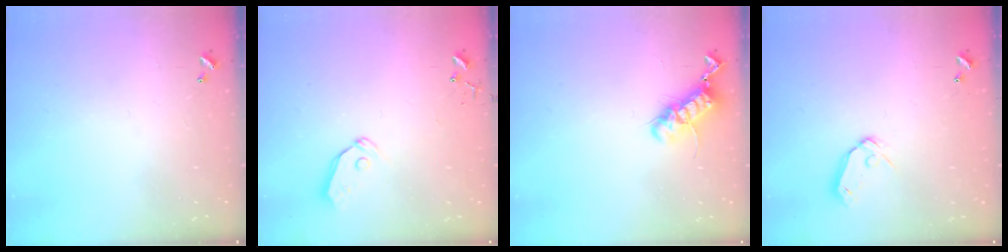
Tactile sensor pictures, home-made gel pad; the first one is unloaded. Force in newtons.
{"total": 6.0, "press": 6.0, "slide": 0.5}
{"total": 12.7, "press": 12.6, "slide": 1.6}
{"total": 8.0, "press": 8.0, "slide": 1.0}